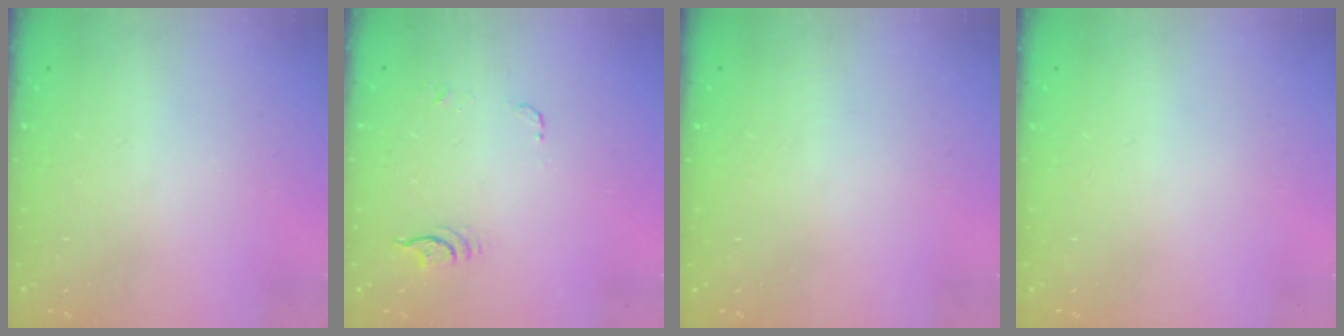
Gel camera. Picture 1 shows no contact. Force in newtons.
{"total": 14.3, "press": 5.9, "slide": 13.1}
{"total": 0.0}
{"total": 0.0}